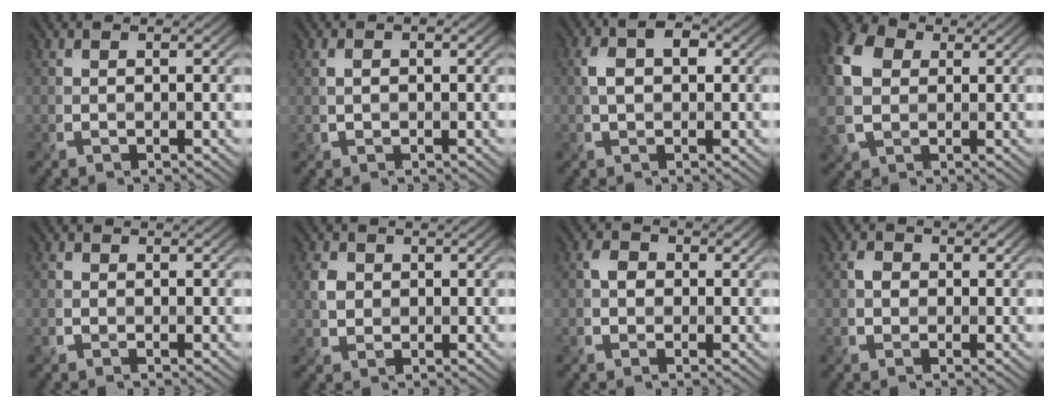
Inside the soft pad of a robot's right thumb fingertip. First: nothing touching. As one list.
[{"total": 1.9, "force": [0.5, 1.0, 1.5], "torque": [-0.023, -0.002, 0.011]}, {"total": 4.4, "force": [0.7, 2.6, 3.4], "torque": [-0.064, 0.007, 0.003]}, {"total": 8.8, "force": [1.4, 6.4, 5.9], "torque": [-0.176, 0.011, 0.014]}, {"total": 0.9, "force": [-0.2, 0.9, 0.3], "torque": [-0.004, -0.004, -0.006]}, {"total": 2.4, "force": [0.2, 2.1, 1.0], "torque": [-0.026, 0.000, 0.000]}, {"total": 1.9, "force": [-0.3, 1.7, 0.8], "torque": [-0.012, 0.002, -0.014]}, {"total": 1.5, "force": [-0.2, 1.4, 0.5], "torque": [-0.003, -0.001, -0.011]}]